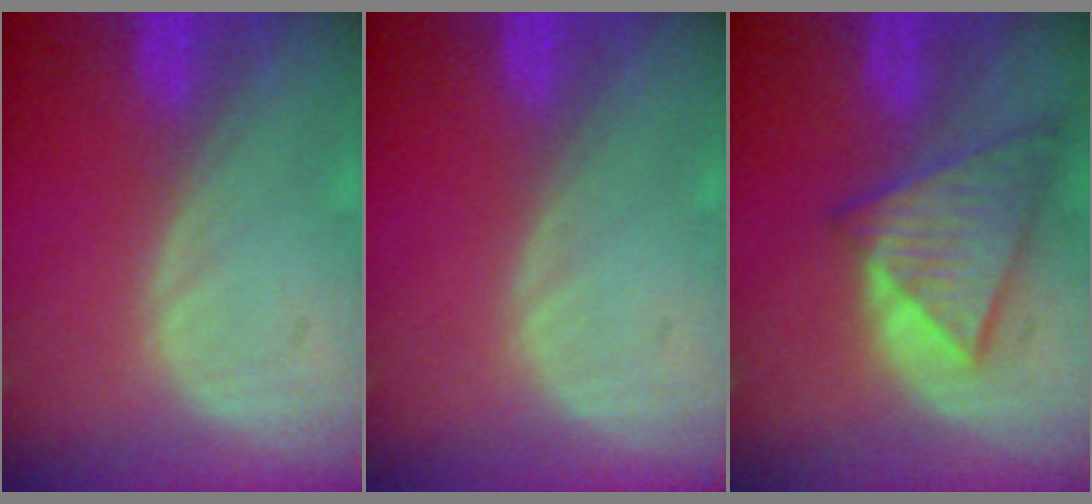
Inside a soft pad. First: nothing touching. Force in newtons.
{"total": 0.0}
{"total": 8.6, "press": 7.5, "slide": 4.3}